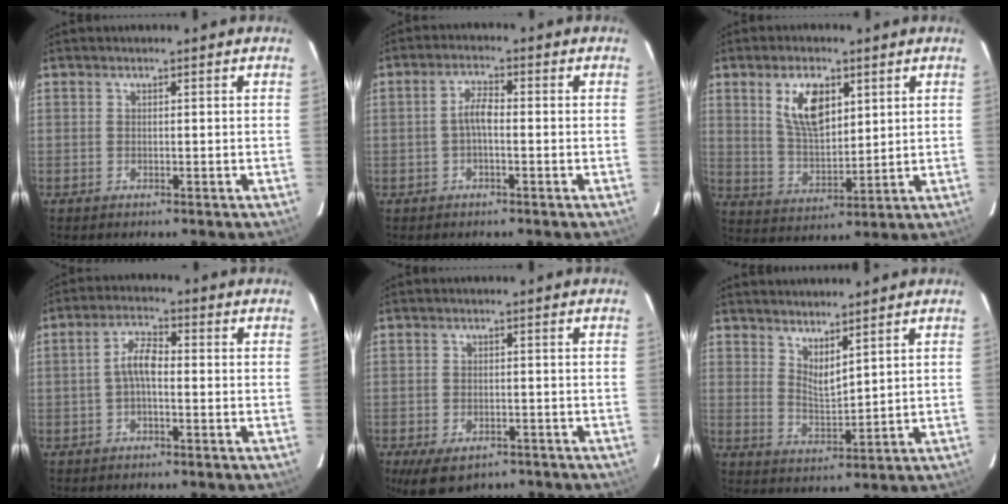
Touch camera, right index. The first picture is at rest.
{"total": 3.1, "force": [-0.8, 1.1, 2.8], "torque": [-0.058, 0.011, -0.016]}
{"total": 9.9, "force": [4.3, 4.9, 7.5], "torque": [-0.137, 0.005, 0.089]}
{"total": 4.3, "force": [-0.9, 1.8, 3.8], "torque": [-0.078, 0.016, -0.019]}
{"total": 8.3, "force": [-5.6, 4.3, 4.4], "torque": [-0.094, -0.019, -0.082]}
{"total": 4.8, "force": [3.9, 1.1, 2.6], "torque": [-0.042, -0.012, 0.068]}